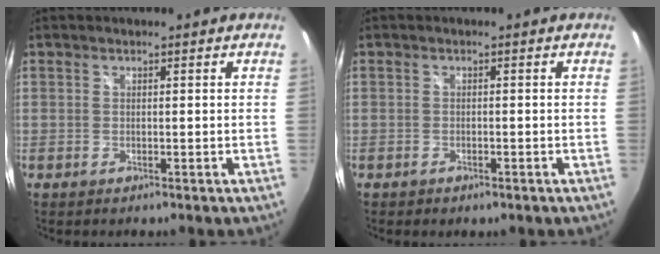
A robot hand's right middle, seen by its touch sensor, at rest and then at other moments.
{"total": 1.2, "force": [-0.7, 0.8, 0.5], "torque": [-0.013, -0.004, -0.009]}